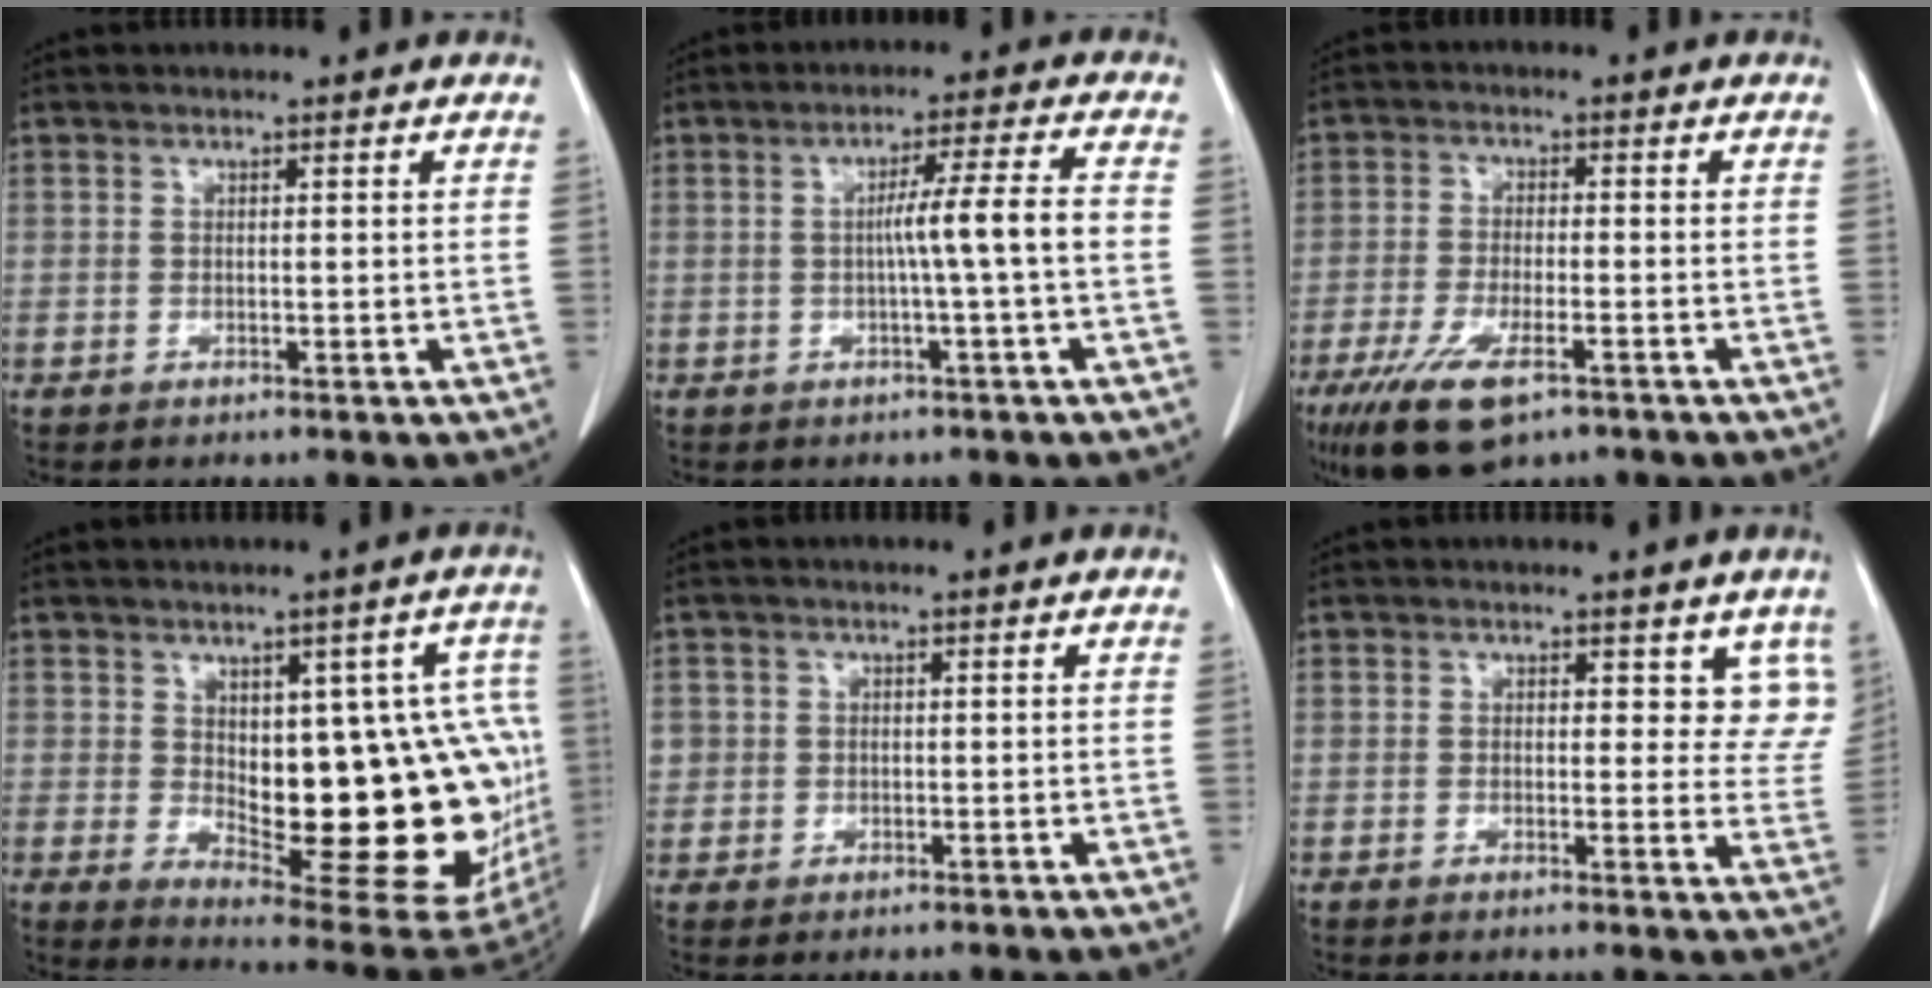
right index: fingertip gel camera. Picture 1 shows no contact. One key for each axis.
{"total": 6.0, "fx": -0.7, "fy": -1.2, "fz": 5.8, "tx": -0.092, "ty": 0.011, "tz": -0.010}
{"total": 10.5, "fx": -6.4, "fy": 3.3, "fz": 7.6, "tx": -0.144, "ty": -0.020, "tz": -0.110}
{"total": 21.5, "fx": -0.5, "fy": 7.8, "fz": 20.0, "tx": -0.183, "ty": 0.015, "tz": 0.023}
{"total": 2.5, "fx": 0.2, "fy": 2.5, "fz": 0.4, "tx": -0.001, "ty": 0.003, "tz": 0.006}
{"total": 5.4, "fx": 3.8, "fy": 2.9, "fz": 2.4, "tx": 0.003, "ty": -0.012, "tz": 0.031}